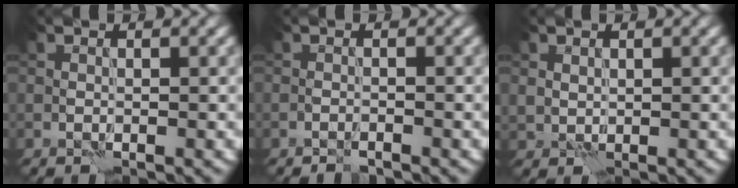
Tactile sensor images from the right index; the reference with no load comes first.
{"total": 0.7, "force": [-0.7, 0.0, 0.1], "torque": [0.001, 0.002, -0.016]}
{"total": 0.8, "force": [0.6, 0.5, 0.1], "torque": [-0.003, 0.003, 0.014]}